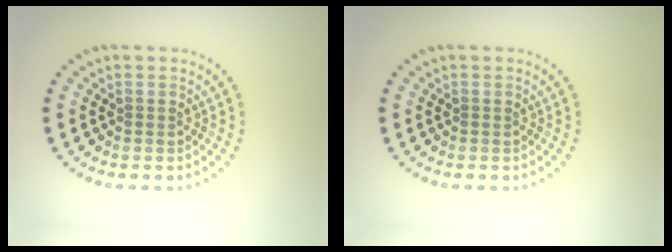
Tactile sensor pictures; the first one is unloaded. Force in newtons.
{"total": 0.0}